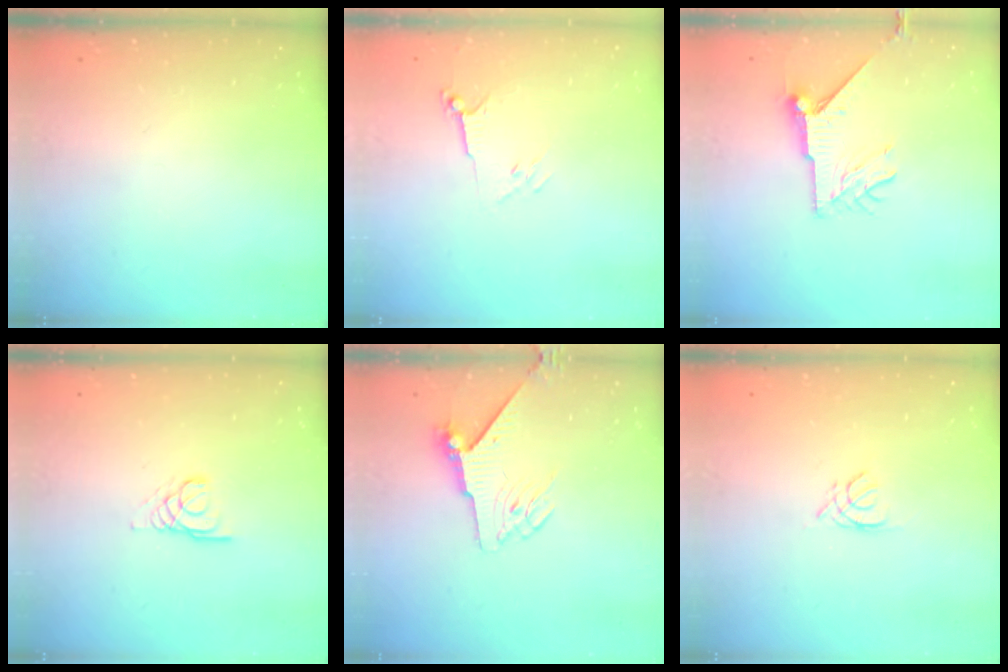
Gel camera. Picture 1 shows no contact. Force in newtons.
{"total": 3.5, "press": 3.5, "slide": 0.7}
{"total": 8.4, "press": 8.4, "slide": 0.0}
{"total": 3.1, "press": 3.1, "slide": 0.2}
{"total": 6.0, "press": 5.9, "slide": 1.0}
{"total": 1.3, "press": 1.3, "slide": 0.3}